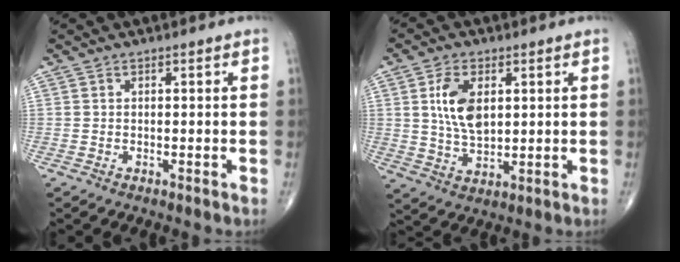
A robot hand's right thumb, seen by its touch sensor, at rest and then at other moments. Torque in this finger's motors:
{"motor_torque": [0.37, 1.49, 1.11, 0.20, 0.26]}